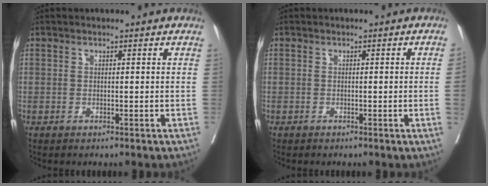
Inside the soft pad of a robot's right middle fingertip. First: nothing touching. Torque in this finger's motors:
{"motor_torque": [0.42, -0.68, -0.08, -0.21]}